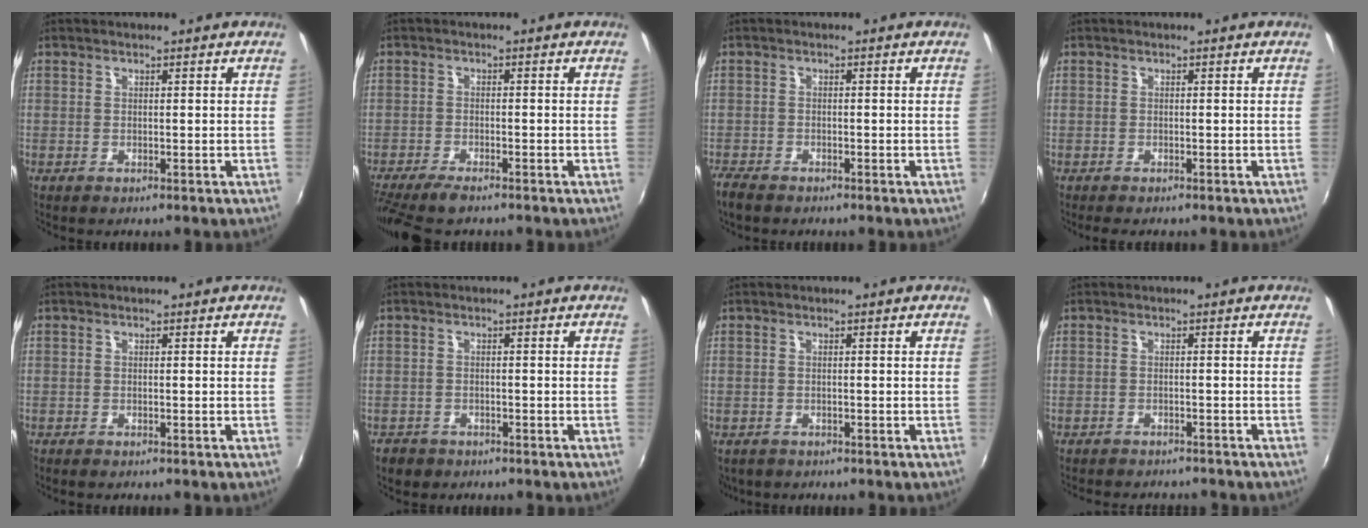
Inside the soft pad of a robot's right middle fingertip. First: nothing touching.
{"total": 7.9, "force": [-6.5, 1.8, 4.2], "torque": [-0.107, -0.032, -0.116]}
{"total": 3.5, "force": [-3.0, 1.1, 1.3], "torque": [-0.039, -0.014, -0.063]}
{"total": 1.8, "force": [-1.5, 0.7, 0.8], "torque": [-0.017, -0.012, -0.025]}
{"total": 0.6, "force": [-0.6, 0.1, 0.1], "torque": [-0.002, -0.003, -0.013]}
{"total": 3.2, "force": [-2.2, 2.2, 0.8], "torque": [-0.027, -0.004, -0.036]}
{"total": 3.0, "force": [-2.1, 1.9, 1.0], "torque": [-0.024, -0.011, -0.031]}
{"total": 6.9, "force": [-6.3, 1.7, 2.1], "torque": [-0.057, -0.015, -0.091]}